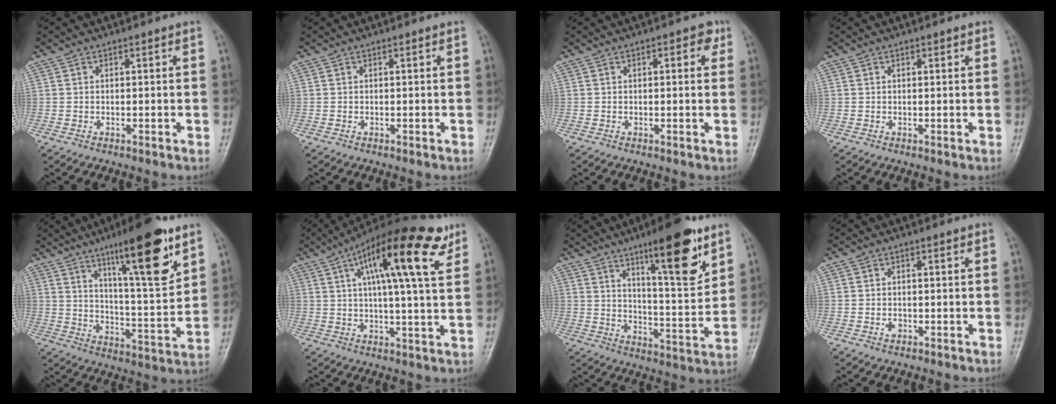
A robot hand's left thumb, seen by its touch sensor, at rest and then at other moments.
{"total": 0.0}
{"total": 3.0, "force": [1.1, 1.5, 2.3], "torque": [-0.015, 0.002, 0.007]}
{"total": 0.7, "force": [0.4, 0.4, 0.5], "torque": [-0.003, -0.001, 0.004]}
{"total": 18.8, "force": [10.8, 3.6, 14.9], "torque": [-0.211, -0.056, 0.177]}
{"total": 19.3, "force": [9.0, 4.8, 16.4], "torque": [-0.238, -0.010, 0.132]}
{"total": 16.5, "force": [9.7, 3.6, 12.8], "torque": [-0.171, -0.061, 0.154]}
{"total": 1.0, "force": [-0.3, 0.7, 0.5], "torque": [-0.005, 0.001, -0.005]}